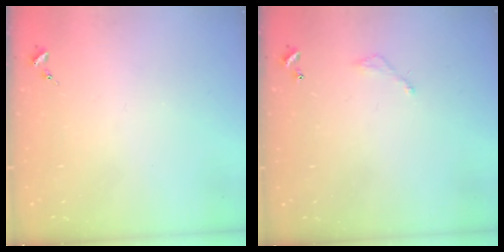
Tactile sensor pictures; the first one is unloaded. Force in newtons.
{"total": 3.8, "press": 3.8, "slide": 0.2}